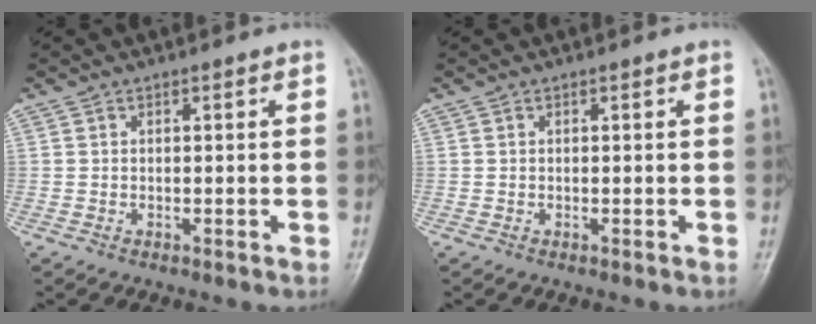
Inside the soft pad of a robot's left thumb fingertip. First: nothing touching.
{"total": 0.0}